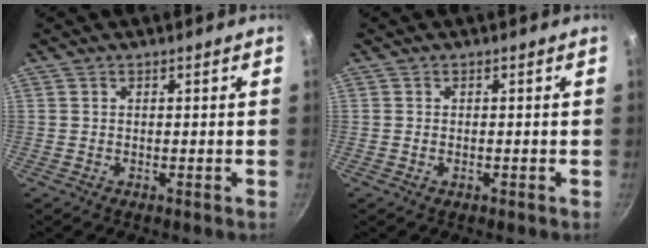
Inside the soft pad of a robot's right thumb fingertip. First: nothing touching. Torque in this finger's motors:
{"motor_torque": [-0.42, 0.08, -0.31, 0.21, 0.05]}